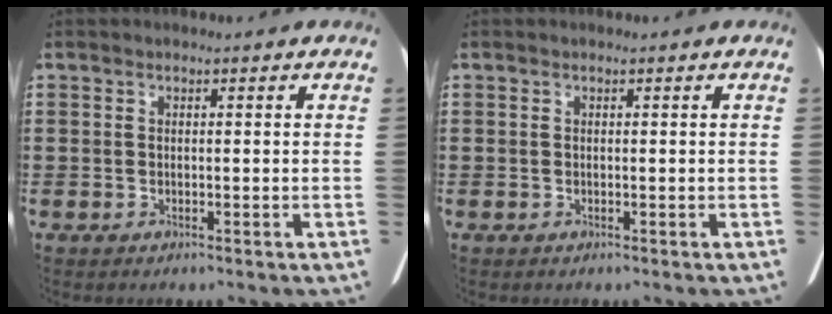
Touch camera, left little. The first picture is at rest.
{"total": 0.0}